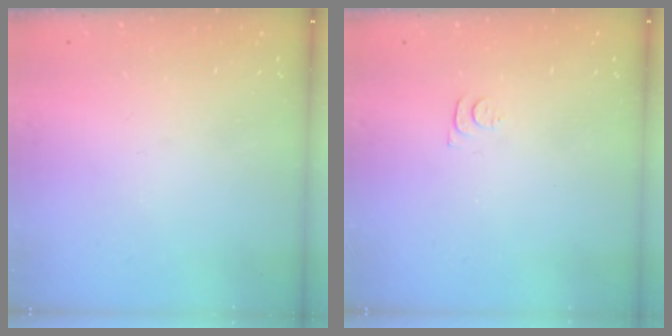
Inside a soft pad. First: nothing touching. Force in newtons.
{"total": 4.2, "press": 4.1, "slide": 0.7}